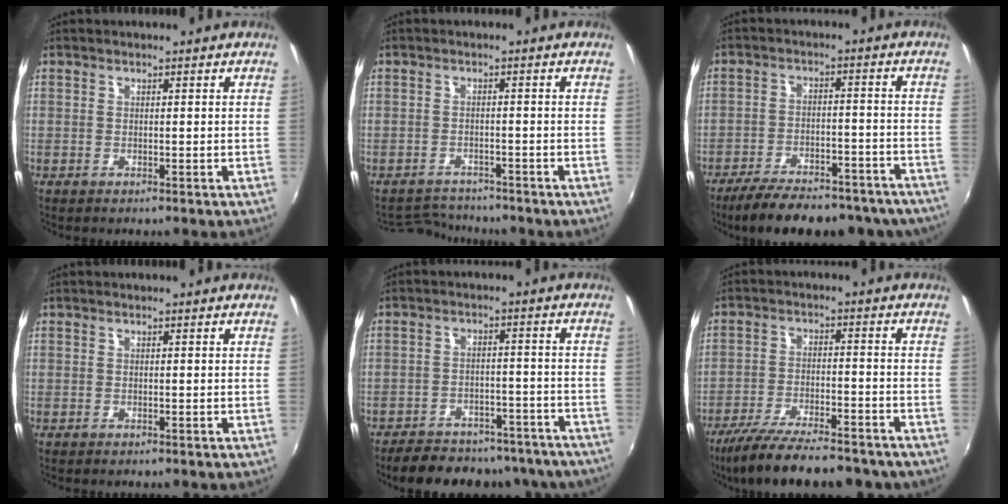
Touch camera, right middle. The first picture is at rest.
{"total": 4.5, "force": [-4.4, 1.0, -0.2], "torque": [-0.015, 0.004, -0.076]}
{"total": 22.0, "force": [-18.6, 6.8, 9.4], "torque": [-0.172, -0.001, -0.238]}
{"total": 0.0}
{"total": 21.1, "force": [-18.0, 8.2, 7.5], "torque": [-0.151, 0.024, -0.211]}
{"total": 18.4, "force": [-15.1, 4.6, 9.4], "torque": [-0.180, -0.037, -0.226]}